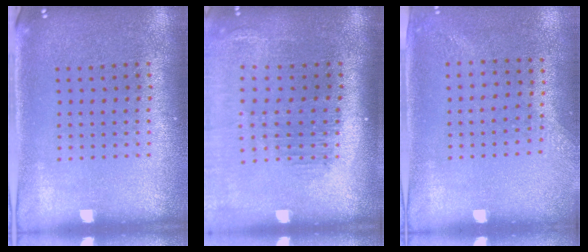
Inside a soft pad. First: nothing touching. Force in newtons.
{"total": 1.7, "press": 1.5, "slide": 0.7}
{"total": 1.4, "press": 1.1, "slide": 0.9}